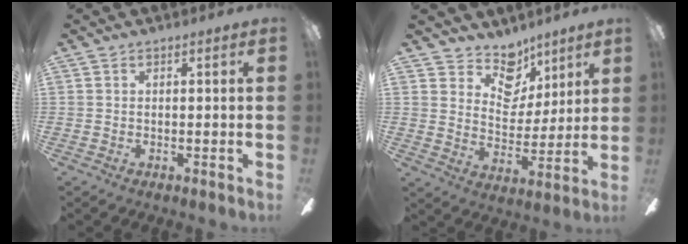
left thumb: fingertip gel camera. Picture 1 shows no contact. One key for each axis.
{"total": 11.0, "fx": 7.8, "fy": 7.1, "fz": 3.3, "tx": -0.054, "ty": -0.055, "tz": 0.150}